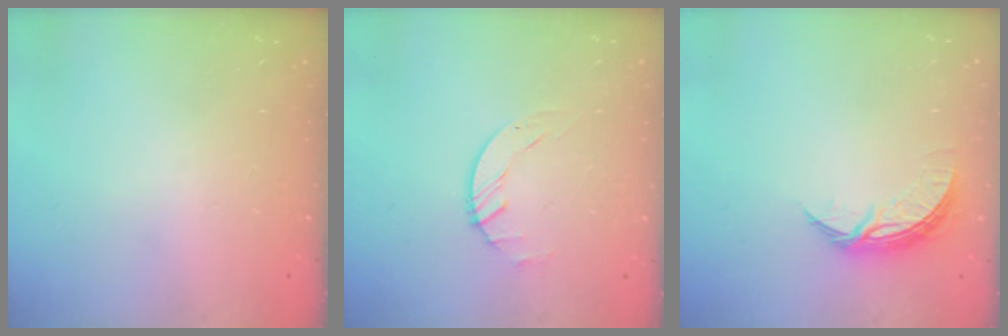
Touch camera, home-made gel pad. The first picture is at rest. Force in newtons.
{"total": 0.6, "press": 0.6, "slide": 0.2}
{"total": 7.3, "press": 7.3, "slide": 0.4}